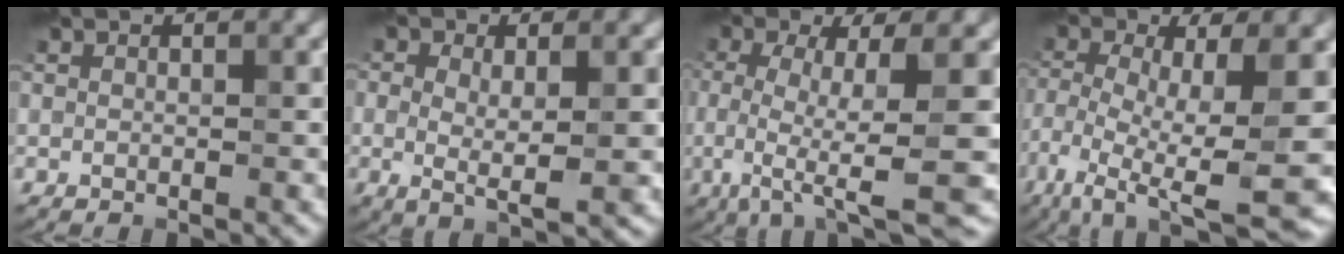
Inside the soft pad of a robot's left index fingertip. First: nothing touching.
{"total": 4.2, "force": [-0.1, 1.6, 3.9], "torque": [-0.068, 0.003, -0.001]}
{"total": 9.2, "force": [-2.4, 2.2, 8.6], "torque": [-0.152, -0.010, -0.043]}
{"total": 12.5, "force": [-5.3, 3.4, 10.8], "torque": [-0.195, -0.010, -0.091]}